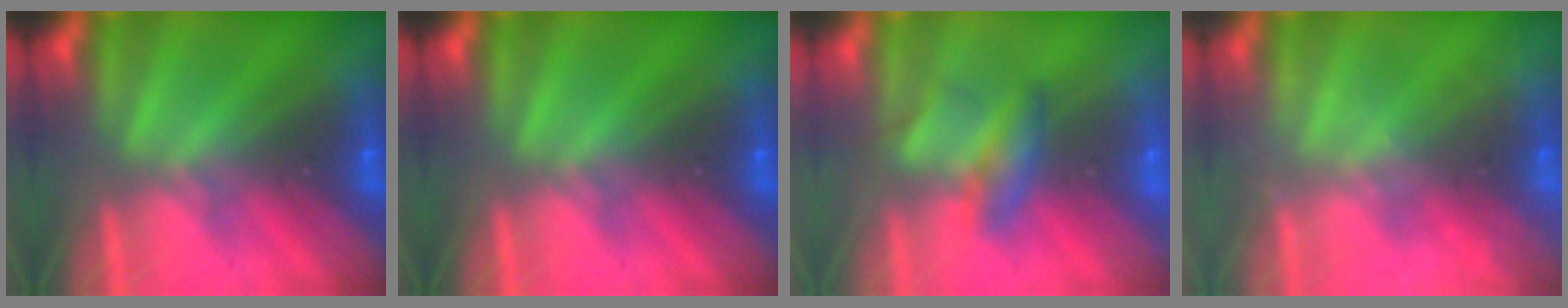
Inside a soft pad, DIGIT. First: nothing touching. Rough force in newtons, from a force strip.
{"total": 0.0}
{"total": 2.2}
{"total": 2.2}